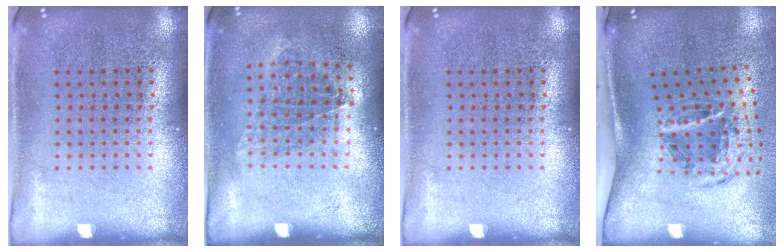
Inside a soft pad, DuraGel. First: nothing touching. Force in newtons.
{"total": 1.0, "press": 0.8, "slide": 0.6}
{"total": 0.0}
{"total": 1.8, "press": 1.1, "slide": 1.5}